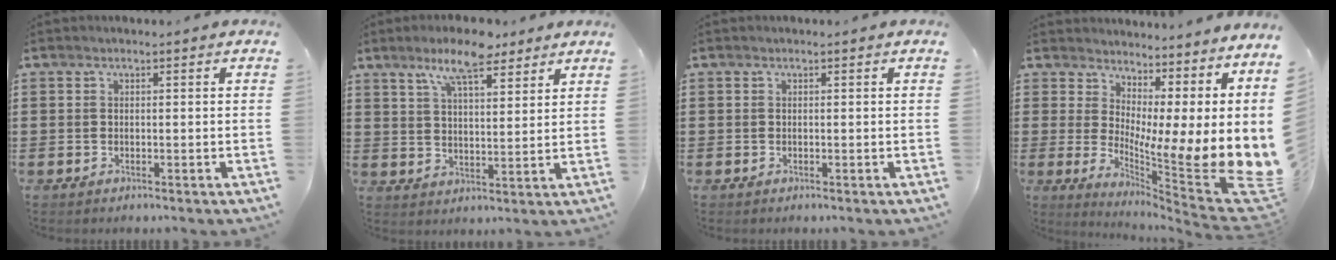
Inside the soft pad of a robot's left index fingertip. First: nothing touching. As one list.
[{"total": 8.5, "force": [6.5, 2.2, 5.0], "torque": [-0.097, -0.011, 0.114]}, {"total": 0.0}, {"total": 7.1, "force": [0.6, 4.0, 5.8], "torque": [-0.085, -0.059, 0.011]}]